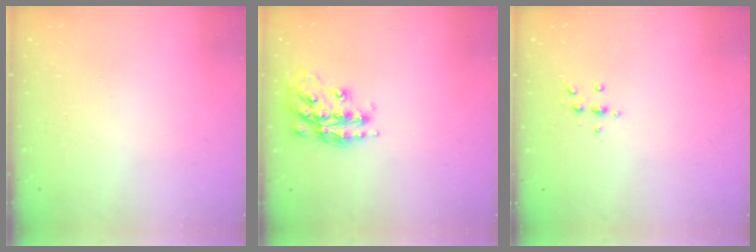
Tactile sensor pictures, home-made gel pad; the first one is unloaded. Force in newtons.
{"total": 15.1, "press": 15.0, "slide": 1.0}
{"total": 3.5, "press": 3.3, "slide": 1.0}